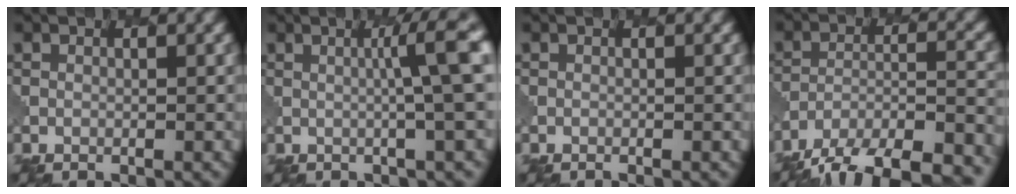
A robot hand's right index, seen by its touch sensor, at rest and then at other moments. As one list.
[{"total": 5.6, "force": [1.1, 0.4, 5.5], "torque": [-0.074, 0.009, 0.018]}, {"total": 0.0}, {"total": 13.7, "force": [-11.4, 4.7, 5.9], "torque": [-0.093, -0.012, -0.145]}]